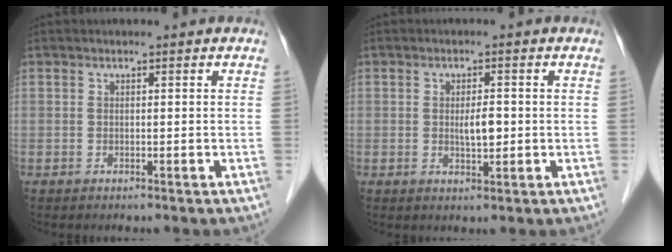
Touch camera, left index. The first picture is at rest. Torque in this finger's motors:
{"motor_torque": [0.06, 0.03, 0.03, 0.02]}